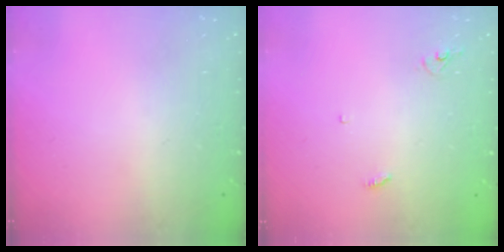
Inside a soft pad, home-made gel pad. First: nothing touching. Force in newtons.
{"total": 2.9, "press": 2.9, "slide": 0.2}